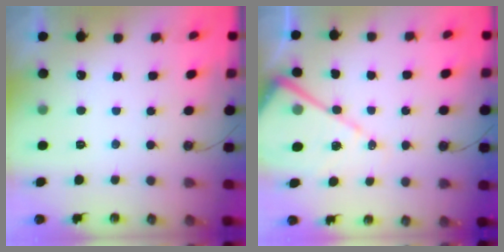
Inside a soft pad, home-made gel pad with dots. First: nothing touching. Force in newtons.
{"total": 14.0, "press": 13.9, "slide": 1.3}